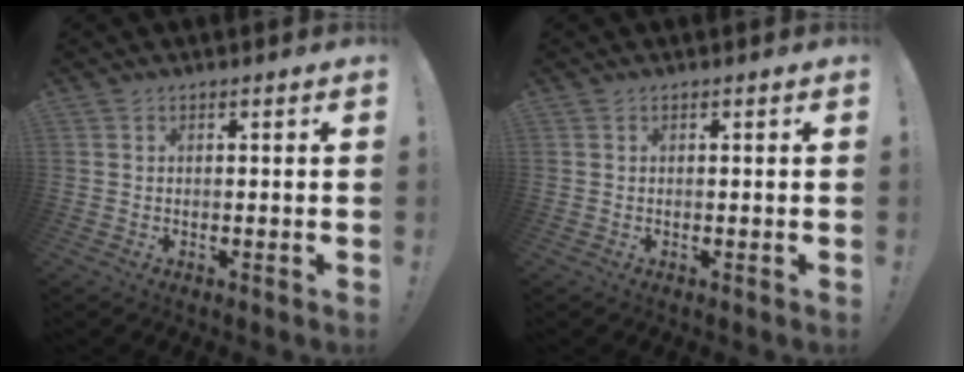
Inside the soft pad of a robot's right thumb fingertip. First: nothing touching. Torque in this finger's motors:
{"motor_torque": [0.00, 0.00, 0.00, 0.00, 0.00]}